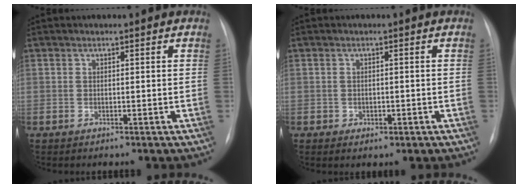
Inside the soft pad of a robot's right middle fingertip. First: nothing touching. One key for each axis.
{"total": 1.4, "fx": -0.6, "fy": 1.0, "fz": 0.8, "tx": -0.016, "ty": -0.001, "tz": 0.000}